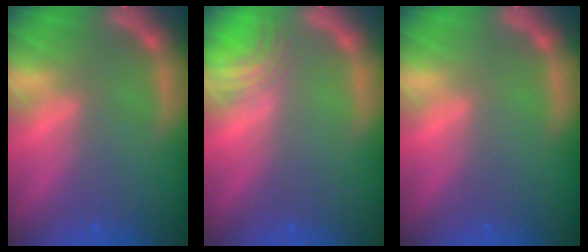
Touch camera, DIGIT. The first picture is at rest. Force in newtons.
{"total": 3.0}
{"total": 0.0}